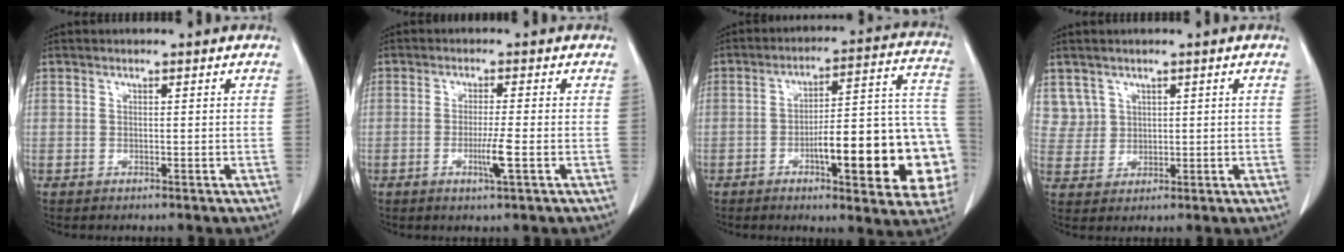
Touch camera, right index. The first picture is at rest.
{"total": 3.7, "force": [-1.1, -0.4, 3.5], "torque": [-0.065, -0.008, -0.019]}
{"total": 21.4, "force": [-6.0, 4.1, 20.2], "torque": [-0.182, 0.032, -0.067]}
{"total": 4.0, "force": [2.2, 3.4, -0.3], "torque": [0.019, 0.006, 0.046]}